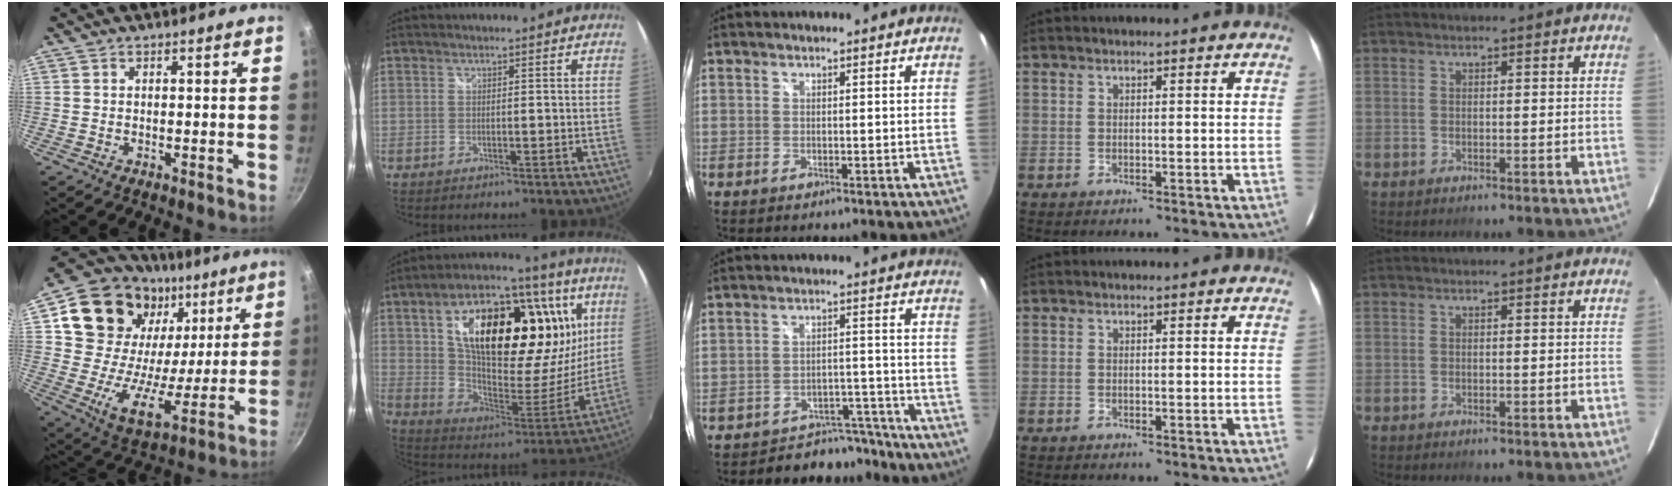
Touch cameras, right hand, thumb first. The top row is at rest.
{"thumb": {"total": 25.4, "force": [11.1, 17.6, 14.6], "torque": [-0.234, -0.047, 0.195]}, "index": {"total": 33.7, "force": [11.9, 17.5, 26.2], "torque": [-0.433, 0.037, 0.207]}, "middle": {"total": 8.1, "force": [-7.6, 2.7, 0.2], "torque": [0.001, 0.024, -0.103]}}